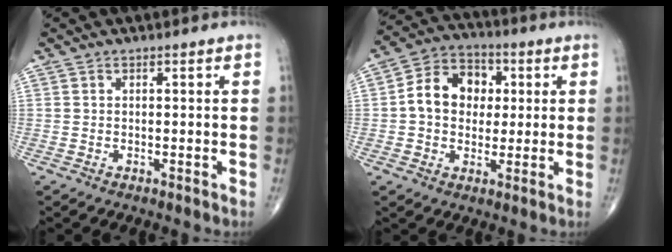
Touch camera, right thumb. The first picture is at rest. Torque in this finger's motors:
{"motor_torque": [1.31, 1.73, 1.14, 0.25, 0.09]}